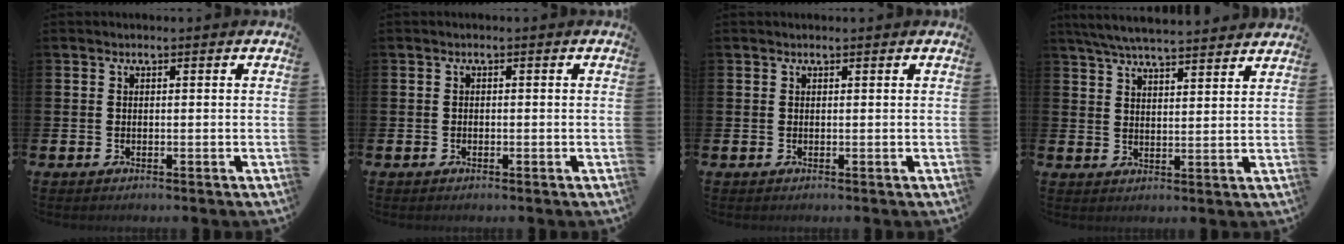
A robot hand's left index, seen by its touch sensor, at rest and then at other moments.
{"total": 0.6, "force": [-0.3, 0.4, 0.2], "torque": [-0.013, 0.006, -0.005]}
{"total": 0.0}
{"total": 6.3, "force": [6.1, 0.3, 1.6], "torque": [-0.055, -0.027, 0.112]}